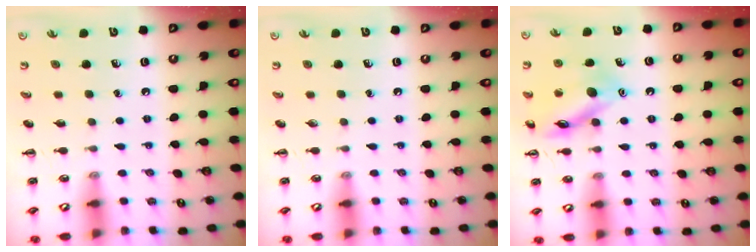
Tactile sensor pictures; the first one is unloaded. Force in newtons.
{"total": 0.0}
{"total": 14.1, "press": 14.0, "slide": 1.1}